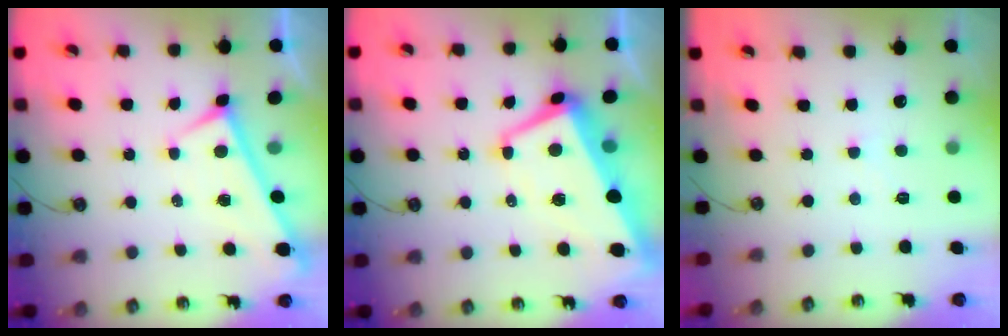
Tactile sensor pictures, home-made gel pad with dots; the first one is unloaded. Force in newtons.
{"total": 4.6, "press": 4.3, "slide": 1.5}
{"total": 0.6, "press": 0.1, "slide": 0.5}